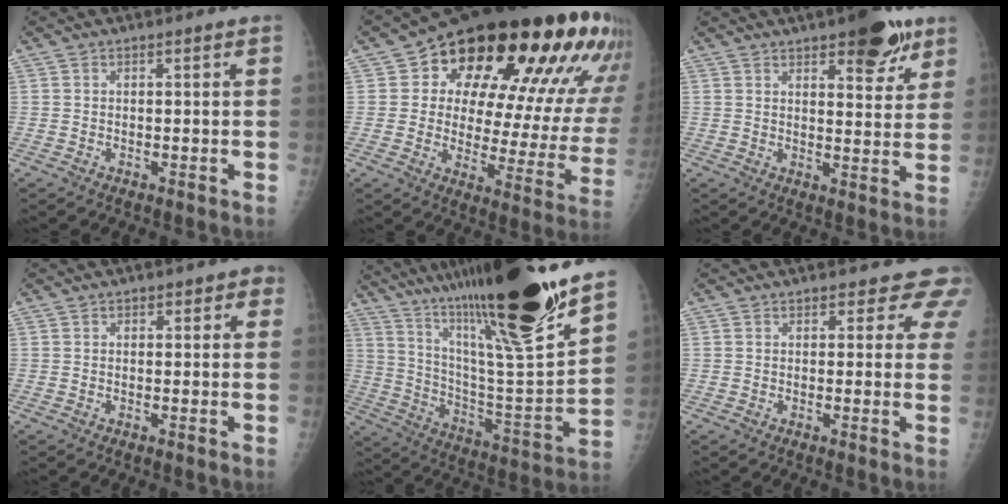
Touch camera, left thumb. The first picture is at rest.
{"total": 30.2, "force": [15.2, 13.5, 22.3], "torque": [-0.264, -0.018, 0.207]}
{"total": 10.1, "force": [6.3, 3.8, 6.9], "torque": [-0.060, -0.030, 0.083]}
{"total": 2.3, "force": [0.9, 1.5, 1.5], "torque": [0.001, 0.003, 0.007]}
{"total": 30.8, "force": [22.2, 3.2, 21.1], "torque": [-0.333, -0.091, 0.369]}
{"total": 5.1, "force": [4.1, 2.6, 1.3], "torque": [0.025, -0.018, 0.029]}